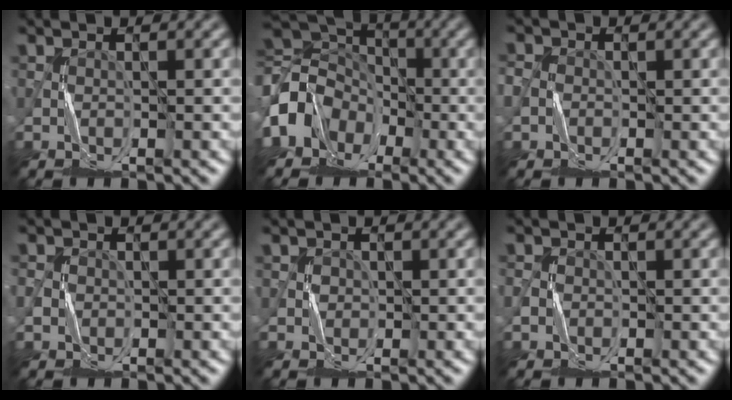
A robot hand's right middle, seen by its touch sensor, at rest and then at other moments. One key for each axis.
{"total": 7.4, "fx": -3.2, "fy": 6.0, "fz": 3.1, "tx": -0.057, "ty": 0.008, "tz": -0.078}
{"total": 1.6, "fx": -0.5, "fy": 1.4, "fz": 0.4, "tx": -0.008, "ty": 0.000, "tz": -0.013}
{"total": 0.9, "fx": -0.4, "fy": 0.8, "fz": -0.2, "tx": 0.006, "ty": -0.004, "tz": -0.009}
{"total": 1.3, "fx": 0.4, "fy": 1.2, "fz": 0.0, "tx": -0.001, "ty": 0.002, "tz": 0.003}
{"total": 0.7, "fx": -0.4, "fy": 0.5, "fz": -0.1, "tx": 0.003, "ty": -0.001, "tz": -0.013}